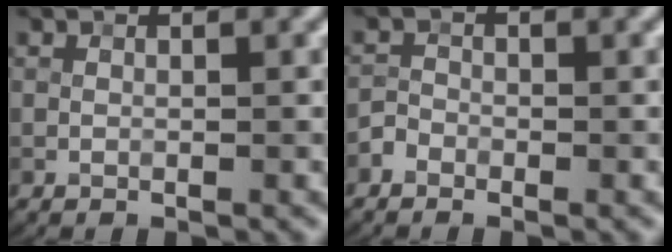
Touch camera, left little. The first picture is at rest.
{"total": 1.2, "force": [-0.8, 0.9, 0.3], "torque": [-0.001, 0.002, -0.017]}